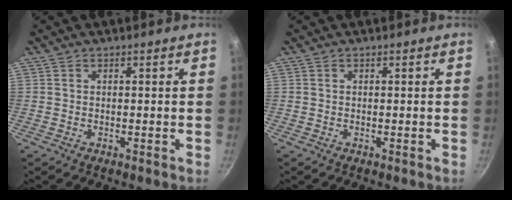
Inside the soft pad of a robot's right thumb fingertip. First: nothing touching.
{"total": 0.0}